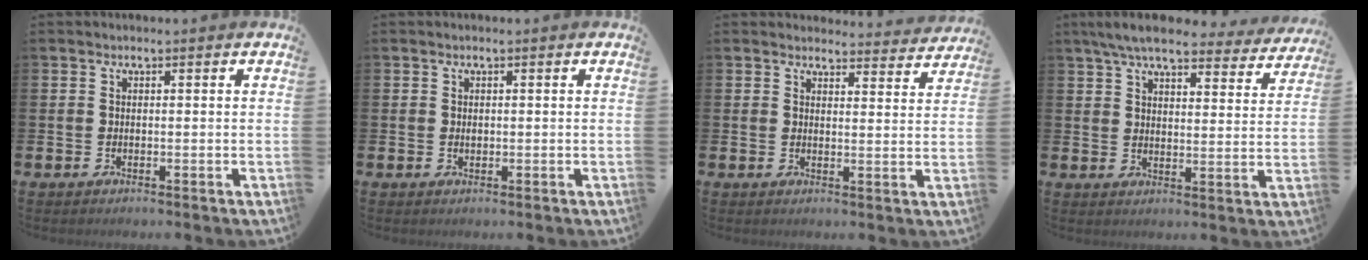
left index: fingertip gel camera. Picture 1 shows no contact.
{"total": 0.6, "force": [0.1, 0.4, 0.4], "torque": [-0.003, 0.001, 0.001]}
{"total": 3.5, "force": [3.5, 0.6, 0.0], "torque": [0.013, -0.030, 0.057]}
{"total": 7.2, "force": [6.5, 1.3, 2.8], "torque": [-0.067, -0.034, 0.114]}